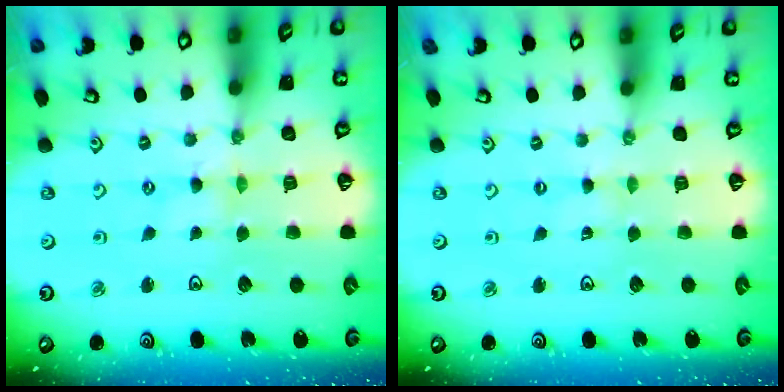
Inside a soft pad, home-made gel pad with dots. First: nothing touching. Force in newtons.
{"total": 0.0}